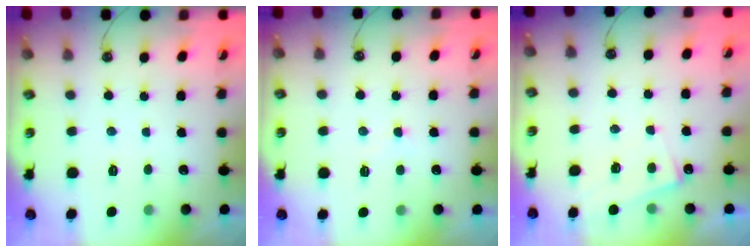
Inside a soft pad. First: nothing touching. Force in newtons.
{"total": 4.3, "press": 4.2, "slide": 0.5}
{"total": 4.9, "press": 4.9, "slide": 0.2}